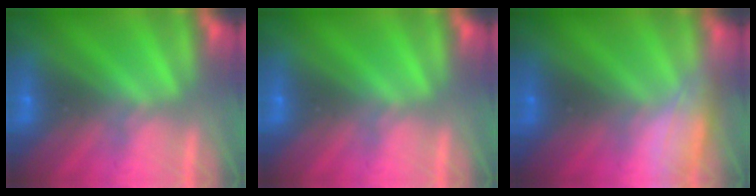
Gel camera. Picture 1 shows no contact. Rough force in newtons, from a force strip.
{"total": 0.0}
{"total": 3.0}